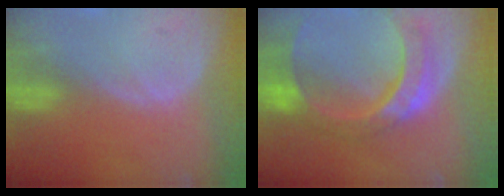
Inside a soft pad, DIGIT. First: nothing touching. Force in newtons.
{"total": 11.0, "press": 9.2, "slide": 6.0}